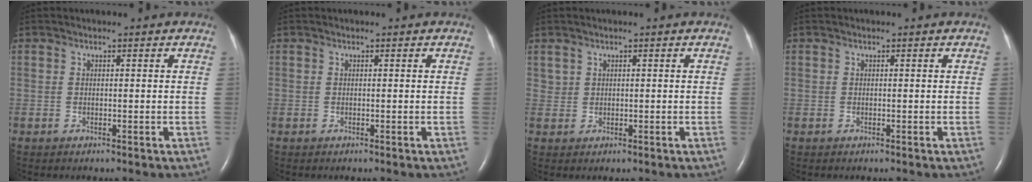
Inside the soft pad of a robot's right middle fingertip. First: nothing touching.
{"total": 0.0}
{"total": 1.0, "force": [0.7, 0.7, 0.0], "torque": [0.007, 0.004, 0.012]}
{"total": 0.0}